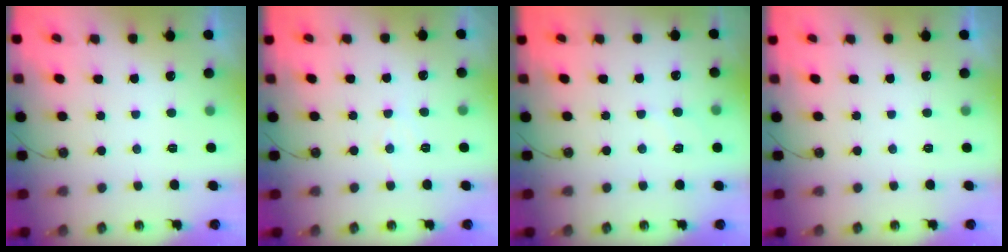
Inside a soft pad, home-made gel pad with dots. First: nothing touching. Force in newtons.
{"total": 5.8, "press": 5.8, "slide": 0.6}
{"total": 4.7, "press": 4.7, "slide": 0.7}
{"total": 0.0}